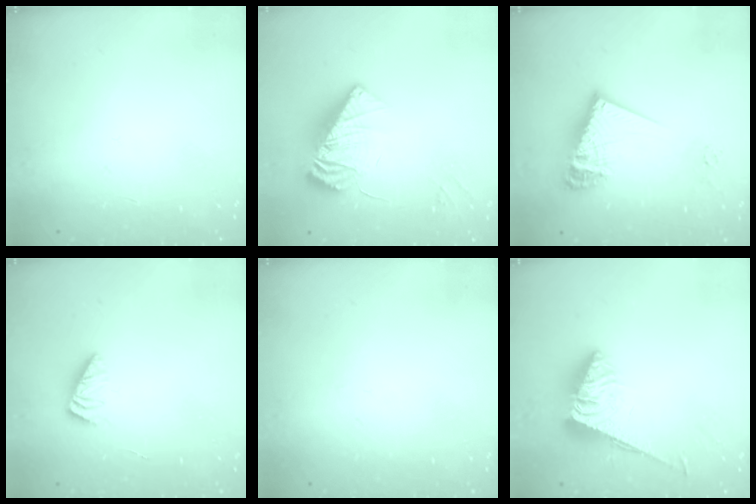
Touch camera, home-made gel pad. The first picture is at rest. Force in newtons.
{"total": 12.8, "press": 12.4, "slide": 3.5}
{"total": 17.6, "press": 17.5, "slide": 1.5}
{"total": 2.8, "press": 2.8, "slide": 0.4}
{"total": 0.0}
{"total": 4.2, "press": 4.2, "slide": 0.3}